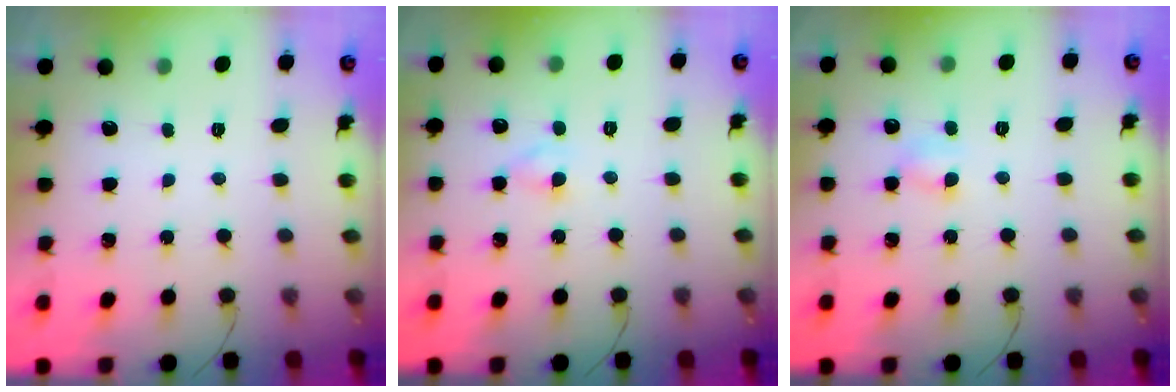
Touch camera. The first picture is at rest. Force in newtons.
{"total": 1.6, "press": 1.4, "slide": 0.8}
{"total": 4.2, "press": 4.0, "slide": 1.2}